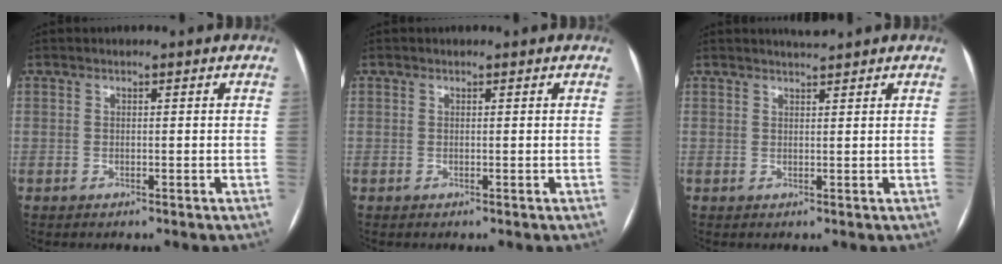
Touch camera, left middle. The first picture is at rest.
{"total": 0.0}
{"total": 1.5, "force": [1.5, -0.4, 0.2], "torque": [-0.005, -0.003, 0.029]}